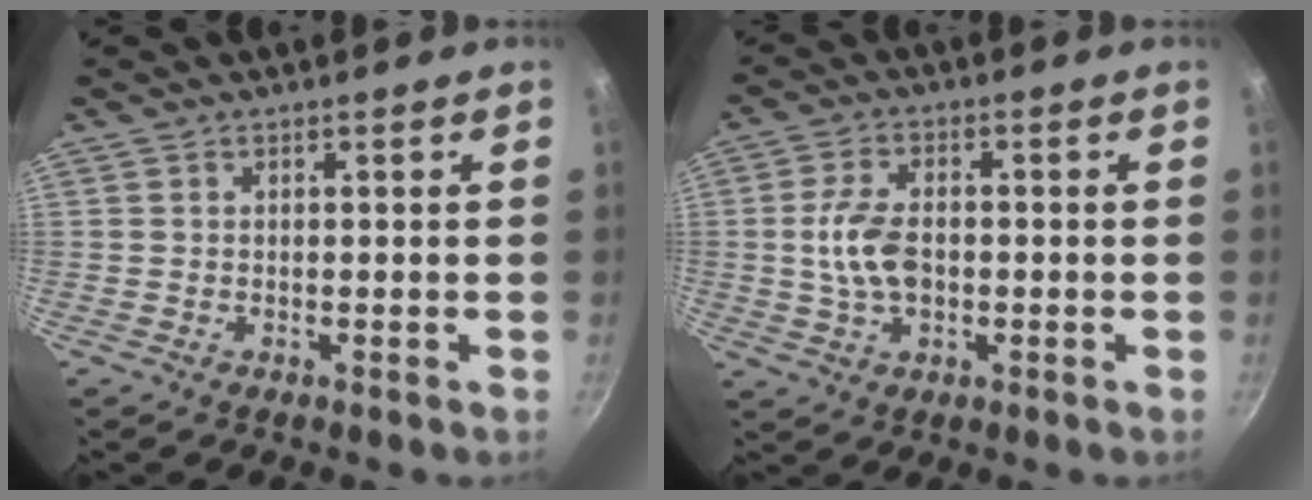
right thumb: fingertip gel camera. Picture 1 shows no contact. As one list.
[{"total": 8.0, "force": [-0.5, 4.9, 6.4], "torque": [-0.120, 0.012, -0.011]}]